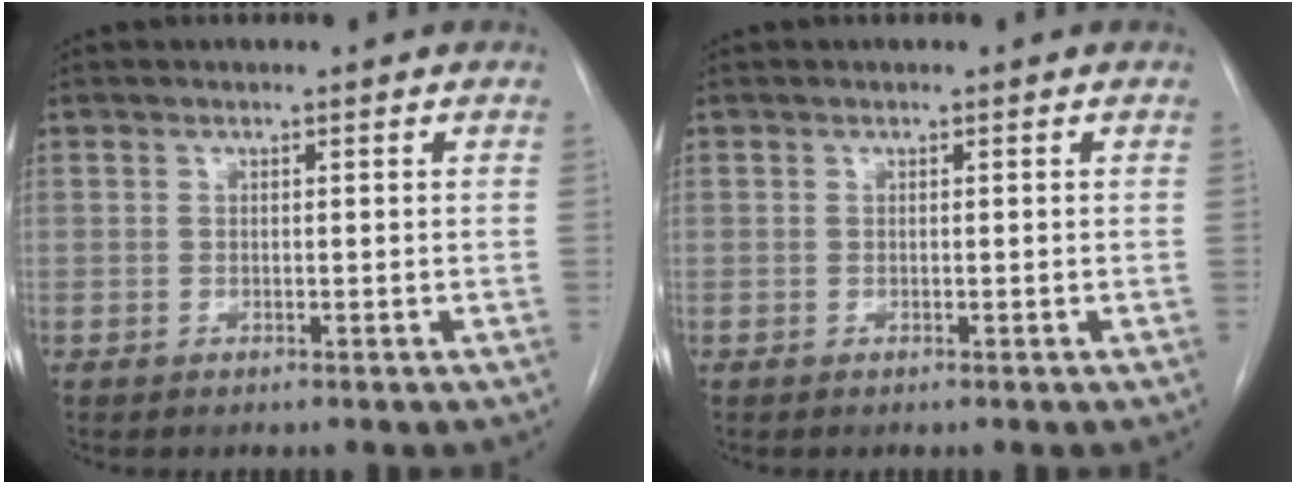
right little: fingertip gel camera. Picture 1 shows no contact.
{"total": 0.0}